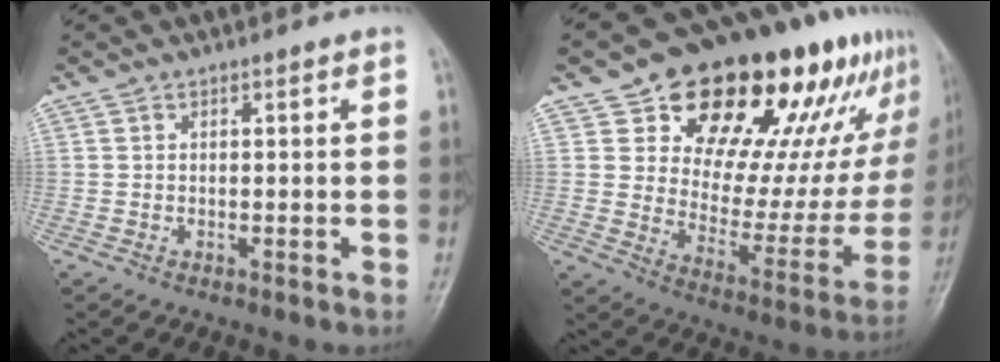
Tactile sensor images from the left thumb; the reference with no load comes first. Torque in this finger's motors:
{"motor_torque": [0.31, 0.36, 1.07, -1.70, 0.08]}